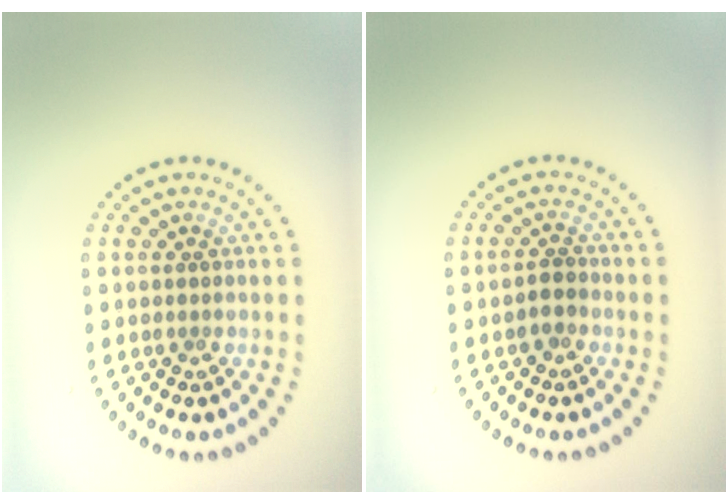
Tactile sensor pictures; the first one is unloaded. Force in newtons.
{"total": 1.1, "press": 0.9, "slide": 0.6}